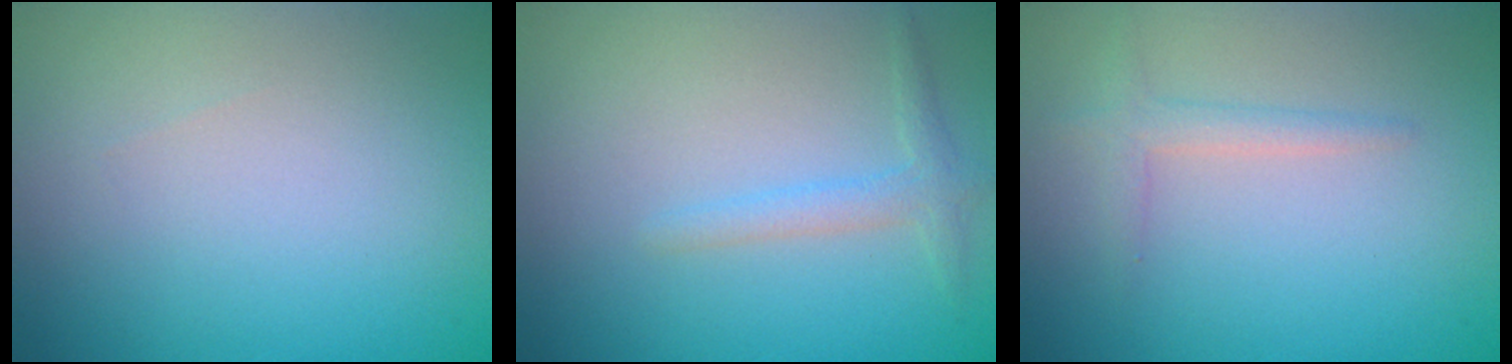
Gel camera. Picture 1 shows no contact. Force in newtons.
{"total": 1.3, "press": 1.3, "slide": 0.1}
{"total": 1.6, "press": 1.6, "slide": 0.1}